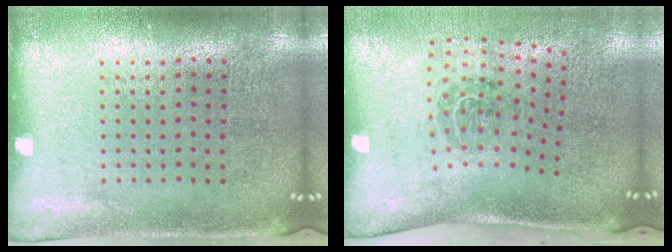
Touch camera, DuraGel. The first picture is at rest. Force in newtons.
{"total": 1.7, "press": 1.1, "slide": 1.4}